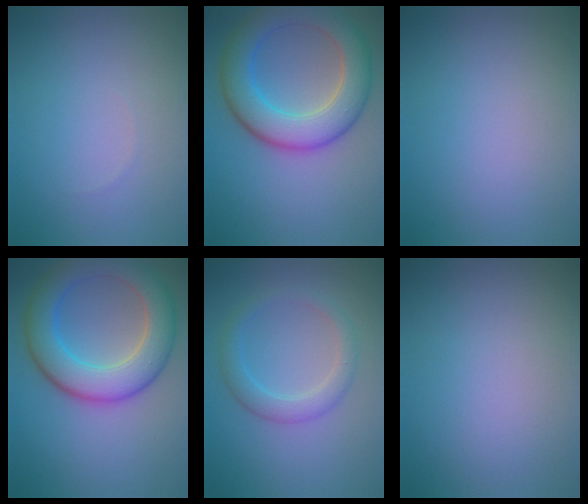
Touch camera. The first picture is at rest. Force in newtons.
{"total": 7.8, "press": 7.8, "slide": 0.3}
{"total": 0.0}
{"total": 7.8, "press": 7.8, "slide": 0.3}
{"total": 2.8, "press": 2.8, "slide": 0.3}
{"total": 0.0}